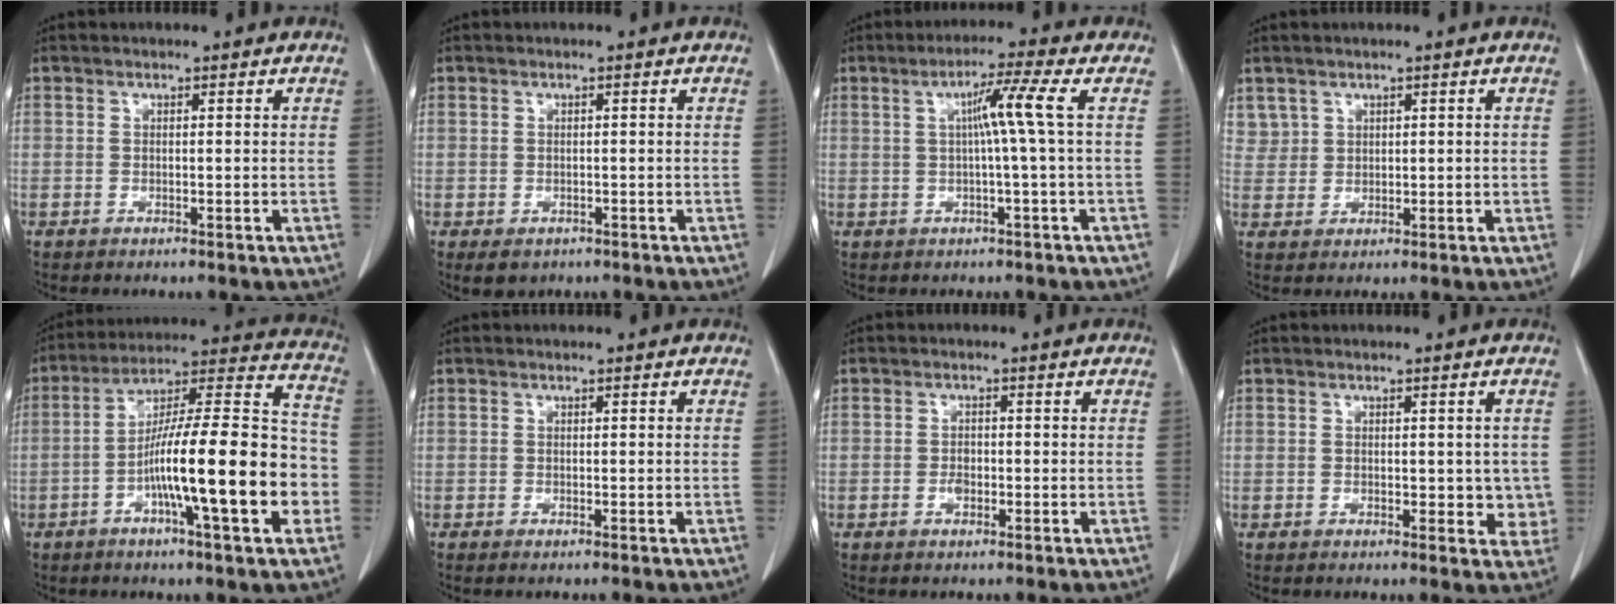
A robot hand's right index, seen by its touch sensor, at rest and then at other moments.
{"total": 2.4, "force": [-1.1, 2.0, 0.9], "torque": [-0.008, -0.001, -0.007]}
{"total": 5.7, "force": [0.9, -1.5, 5.4], "torque": [-0.091, 0.007, 0.015]}
{"total": 3.2, "force": [1.9, 2.6, 0.0], "torque": [0.012, 0.006, 0.038]}
{"total": 20.5, "force": [-5.4, 2.4, 19.7], "torque": [-0.283, 0.019, -0.086]}
{"total": 0.0}
{"total": 1.6, "force": [-0.5, 1.0, 1.2], "torque": [-0.017, 0.004, -0.008]}
{"total": 4.3, "force": [0.0, 2.5, 3.5], "torque": [-0.023, 0.002, 0.001]}